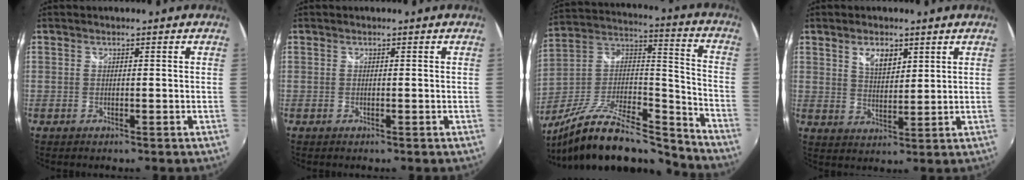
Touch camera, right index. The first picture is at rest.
{"total": 0.0}
{"total": 23.0, "force": [-18.2, 7.0, 12.2], "torque": [-0.221, -0.003, -0.305]}
{"total": 5.2, "force": [2.9, 2.6, 3.4], "torque": [-0.056, 0.003, 0.052]}